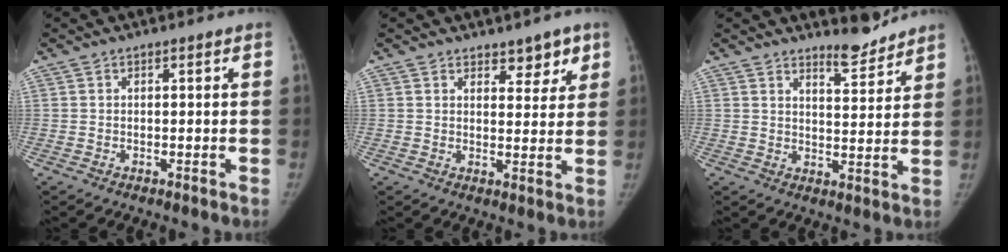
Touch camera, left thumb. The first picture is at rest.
{"total": 4.7, "force": [3.3, 2.5, 2.2], "torque": [0.006, -0.020, 0.044]}
{"total": 5.3, "force": [5.1, 1.0, 1.4], "torque": [-0.004, -0.048, 0.082]}